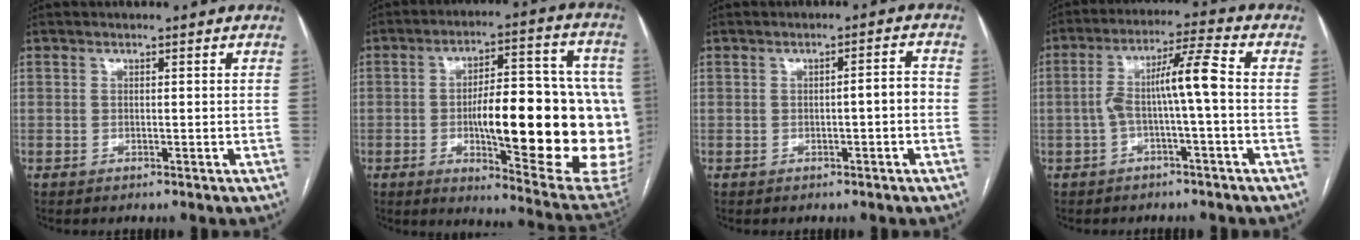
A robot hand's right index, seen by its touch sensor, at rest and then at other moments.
{"total": 27.0, "force": [-3.1, 6.4, 26.1], "torque": [-0.283, 0.013, -0.029]}
{"total": 2.5, "force": [-0.7, 0.5, 2.4], "torque": [-0.031, 0.010, -0.009]}
{"total": 7.8, "force": [-1.0, 0.0, 7.7], "torque": [-0.142, 0.033, -0.017]}